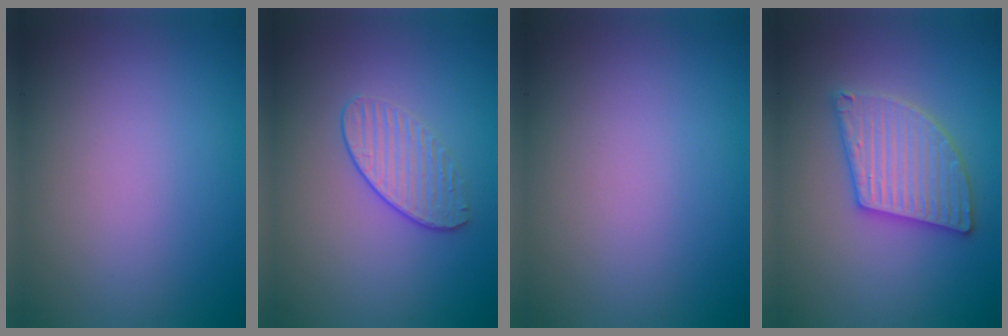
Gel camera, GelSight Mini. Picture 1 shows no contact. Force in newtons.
{"total": 1.9, "press": 1.5, "slide": 1.2}
{"total": 0.0}
{"total": 5.2, "press": 5.2, "slide": 0.5}